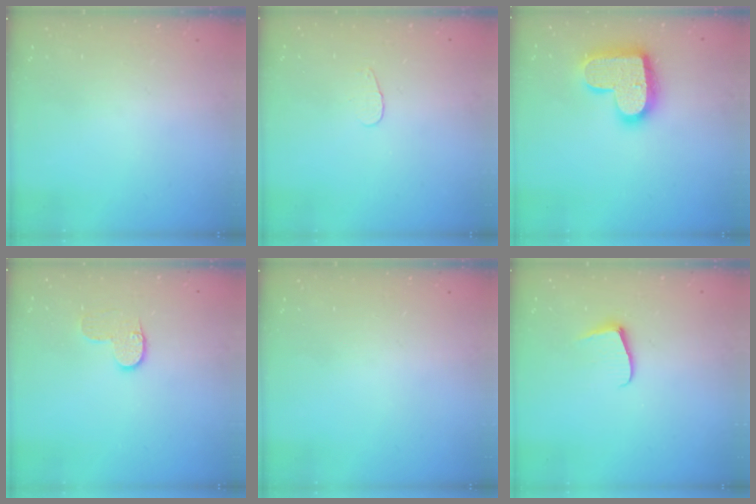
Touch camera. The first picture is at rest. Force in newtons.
{"total": 3.1, "press": 3.1, "slide": 0.4}
{"total": 17.6, "press": 17.5, "slide": 1.0}
{"total": 6.3, "press": 6.3, "slide": 0.3}
{"total": 0.0}
{"total": 5.7, "press": 5.7, "slide": 0.6}